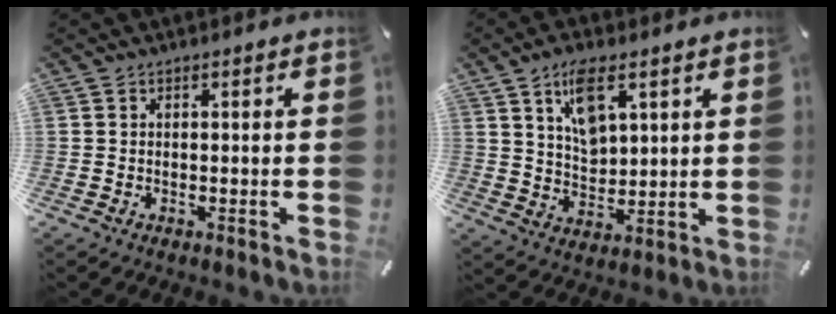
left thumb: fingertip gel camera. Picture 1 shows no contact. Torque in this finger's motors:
{"motor_torque": [0.22, -0.17, 0.41, 0.11, 0.10]}